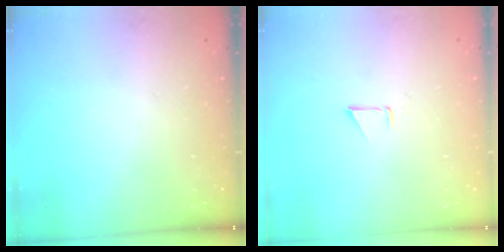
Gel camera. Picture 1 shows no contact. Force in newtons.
{"total": 0.9, "press": 0.9, "slide": 0.1}